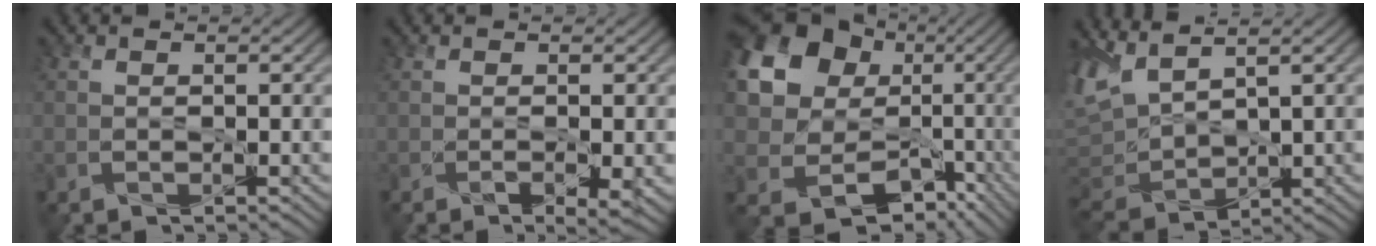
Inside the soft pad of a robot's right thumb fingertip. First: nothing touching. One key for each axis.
{"total": 2.1, "fx": -0.6, "fy": 0.3, "fz": 2.0, "tx": -0.040, "ty": -0.007, "tz": -0.006}
{"total": 16.8, "fx": 2.6, "fy": 14.2, "fz": 8.5, "tx": -0.205, "ty": -0.012, "tz": 0.063}
{"total": 7.8, "fx": 4.2, "fy": 3.6, "fz": 5.5, "tx": -0.169, "ty": 0.009, "tz": 0.083}